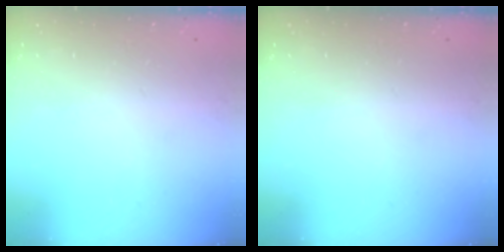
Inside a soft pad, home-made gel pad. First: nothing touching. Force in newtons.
{"total": 0.0}